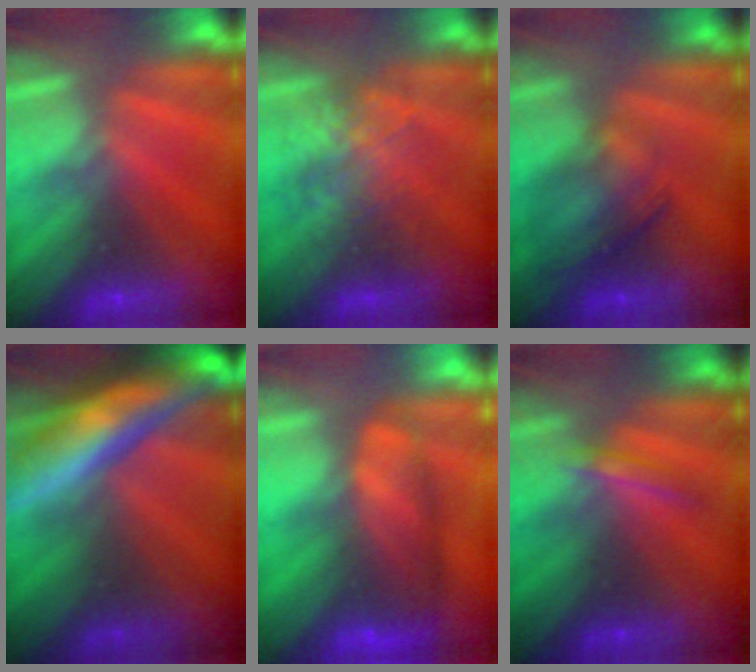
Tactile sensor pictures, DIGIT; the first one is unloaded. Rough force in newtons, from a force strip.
{"total": 2.2}
{"total": 2.0}
{"total": 7.1}
{"total": 11.8}
{"total": 1.7}